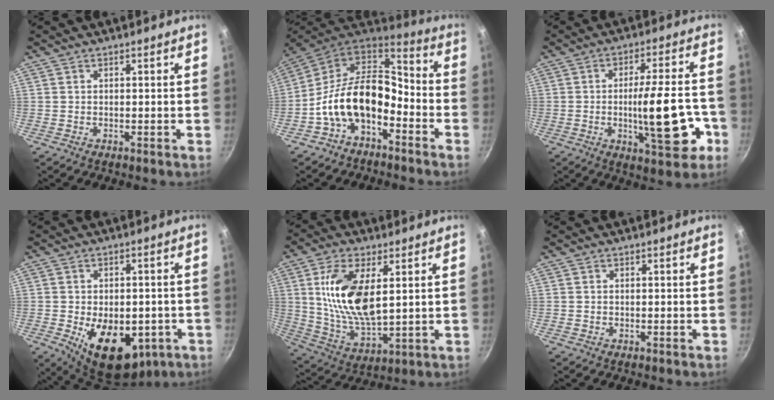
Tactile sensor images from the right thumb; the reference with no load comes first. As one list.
[{"total": 16.3, "force": [-5.3, 10.0, 11.7], "torque": [-0.188, 0.066, -0.112]}, {"total": 15.8, "force": [-4.3, 4.8, 14.4], "torque": [-0.182, 0.023, -0.057]}, {"total": 16.4, "force": [-5.0, 9.9, 12.1], "torque": [-0.142, -0.005, -0.055]}, {"total": 15.4, "force": [3.6, 7.2, 13.1], "torque": [-0.248, -0.018, 0.077]}, {"total": 0.0}]